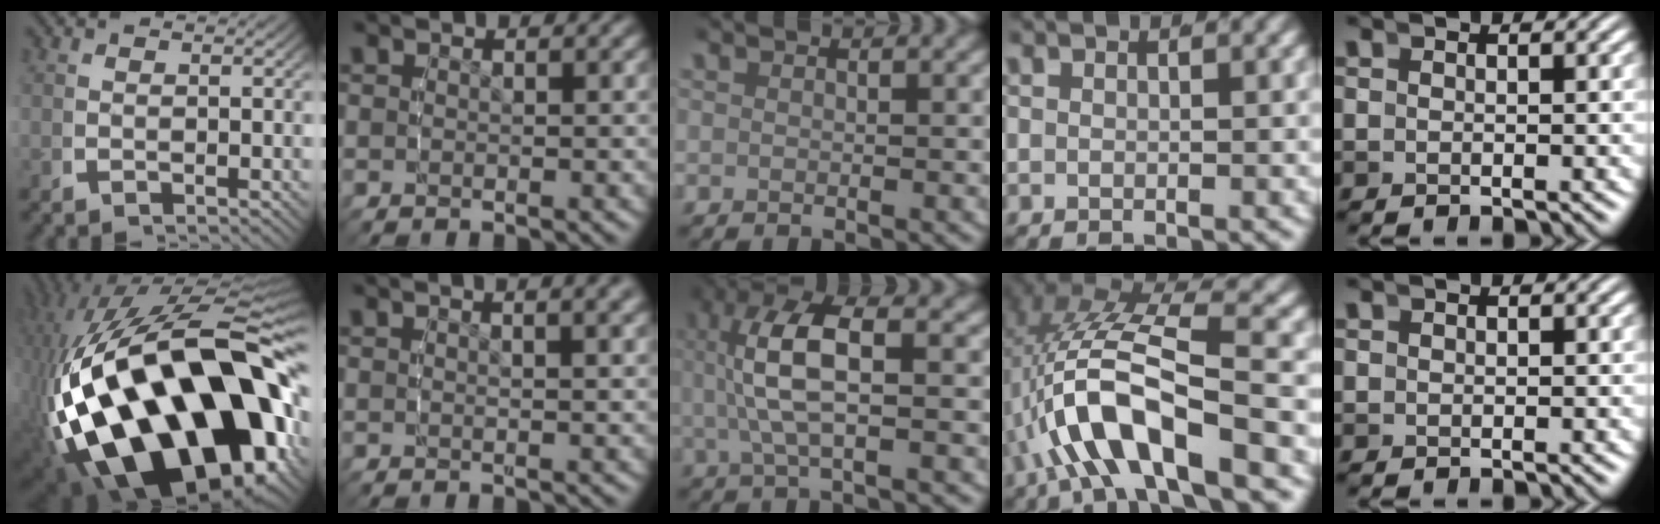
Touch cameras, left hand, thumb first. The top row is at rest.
{"thumb": {"total": 36.9, "force": [-7.1, 21.0, 29.5], "torque": [-0.564, -0.120, -0.042]}, "index": {"total": 3.9, "force": [2.4, 0.6, 3.0], "torque": [-0.027, 0.014, 0.036]}, "middle": {"total": 6.7, "force": [0.5, 2.2, 6.2], "torque": [-0.127, 0.010, 0.005]}, "ring": {"total": 9.7, "force": [-1.4, 4.4, 8.5], "torque": [-0.192, -0.015, -0.010]}, "little": {"total": 0.5, "force": [0.2, 0.5, 0.0], "torque": [-0.002, -0.009, 0.008]}}